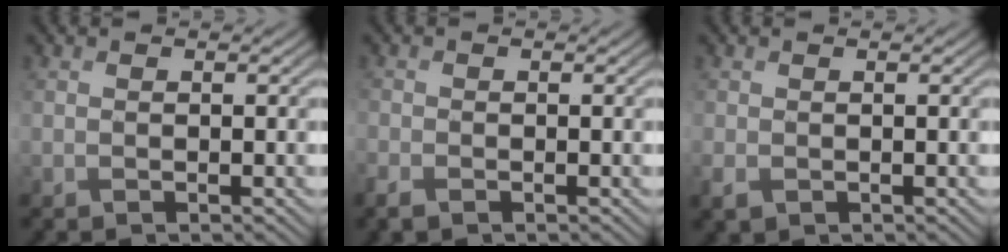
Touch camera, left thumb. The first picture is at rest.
{"total": 2.0, "force": [-1.4, 1.1, 1.0], "torque": [-0.029, -0.009, -0.035]}
{"total": 1.7, "force": [-0.6, 1.3, 0.9], "torque": [-0.033, -0.007, -0.011]}